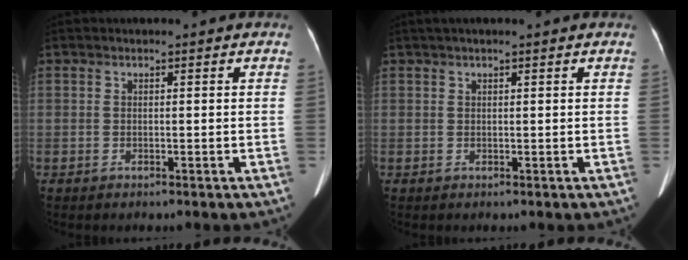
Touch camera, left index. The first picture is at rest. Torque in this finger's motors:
{"motor_torque": [0.24, -0.01, 0.09, 0.00]}